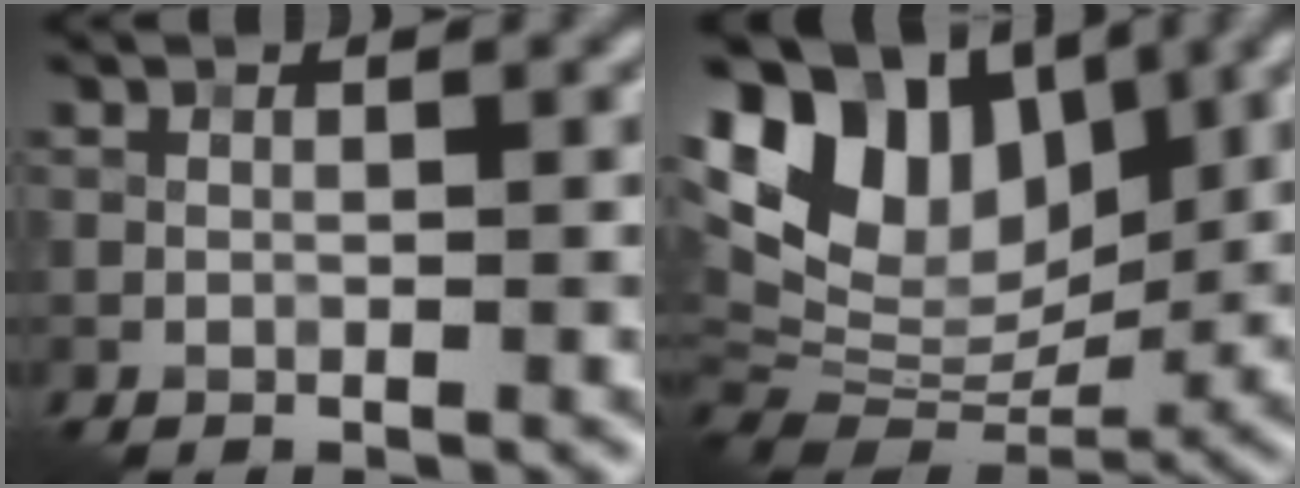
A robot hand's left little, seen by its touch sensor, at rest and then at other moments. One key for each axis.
{"total": 11.6, "fx": 4.5, "fy": 7.7, "fz": 7.3, "tx": -0.140, "ty": 0.013, "tz": 0.081}